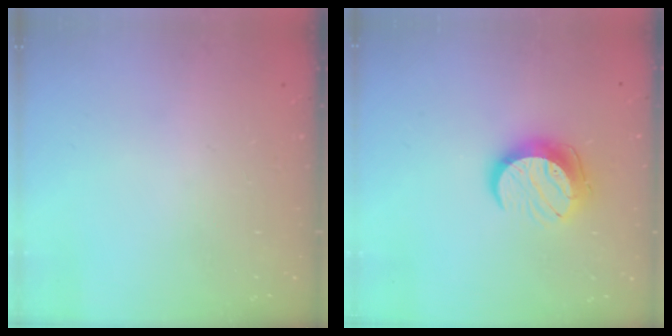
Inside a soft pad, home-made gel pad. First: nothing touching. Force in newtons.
{"total": 11.3, "press": 11.2, "slide": 0.7}